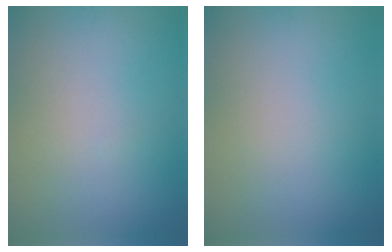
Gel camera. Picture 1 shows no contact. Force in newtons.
{"total": 0.0}